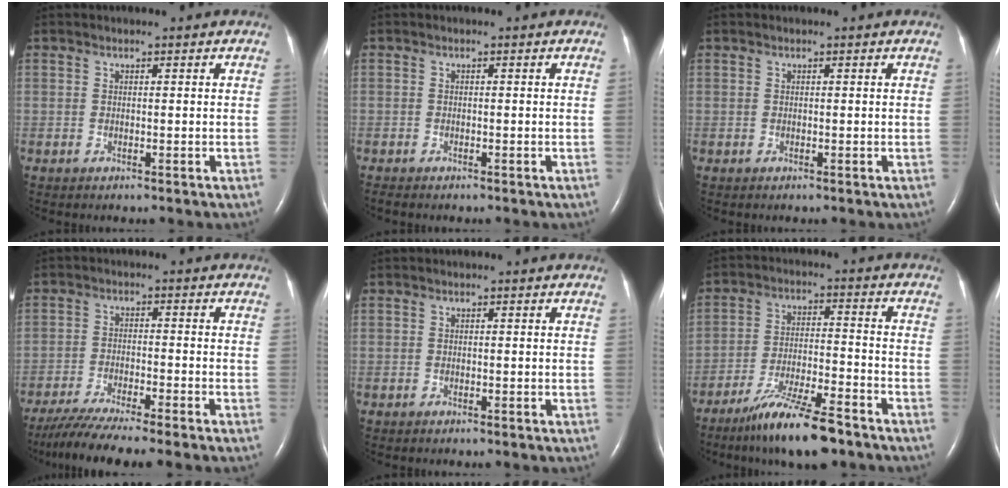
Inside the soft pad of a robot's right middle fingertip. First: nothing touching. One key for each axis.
{"total": 0.8, "fx": -0.6, "fy": -0.2, "fz": 0.4, "tx": -0.006, "ty": 0.001, "tz": -0.013}
{"total": 0.0}
{"total": 8.9, "fx": -7.5, "fy": -1.1, "fz": 4.7, "tx": -0.074, "ty": -0.030, "tz": -0.126}
{"total": 0.0}
{"total": 11.5, "fx": -8.7, "fy": 1.1, "fz": 7.4, "tx": -0.134, "ty": -0.025, "tz": -0.151}